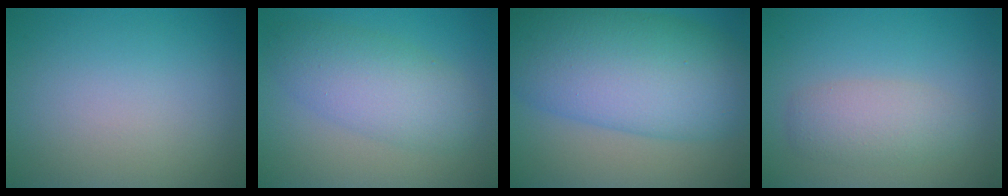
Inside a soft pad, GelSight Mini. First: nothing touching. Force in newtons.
{"total": 5.3, "press": 5.3, "slide": 0.0}
{"total": 12.3, "press": 12.3, "slide": 0.3}
{"total": 3.0, "press": 3.0, "slide": 0.2}